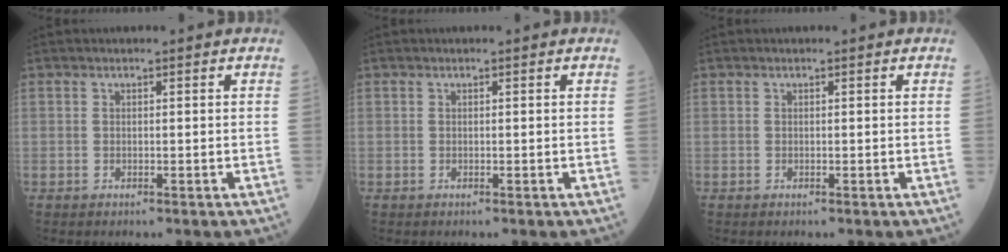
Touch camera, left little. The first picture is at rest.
{"total": 0.0}
{"total": 0.0}